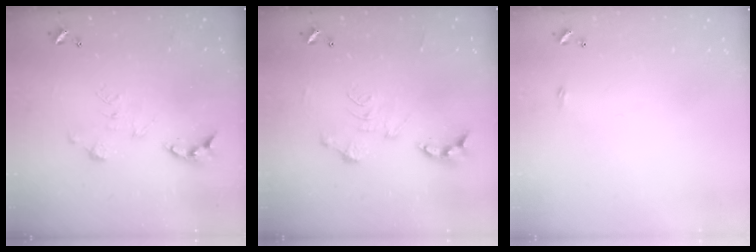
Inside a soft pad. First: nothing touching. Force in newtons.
{"total": 0.0}
{"total": 2.2, "press": 2.1, "slide": 0.4}